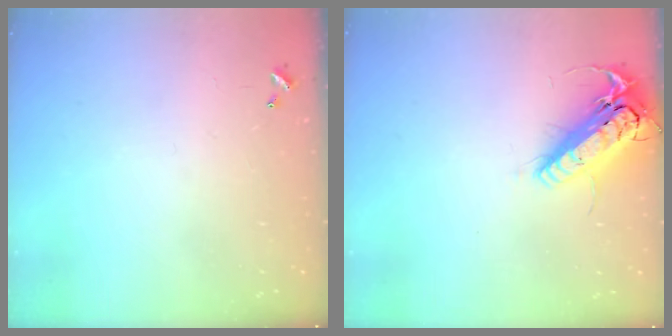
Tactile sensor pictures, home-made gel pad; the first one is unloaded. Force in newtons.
{"total": 17.8, "press": 17.5, "slide": 3.4}